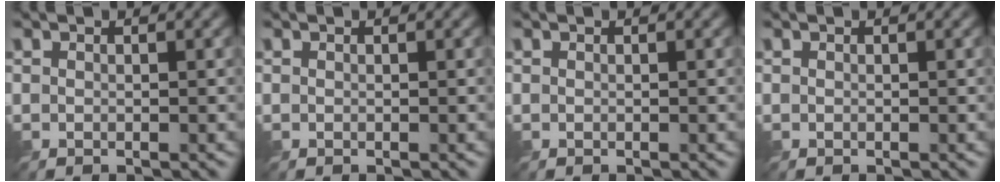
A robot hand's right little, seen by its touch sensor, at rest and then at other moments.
{"total": 0.0}
{"total": 0.0}
{"total": 0.0}